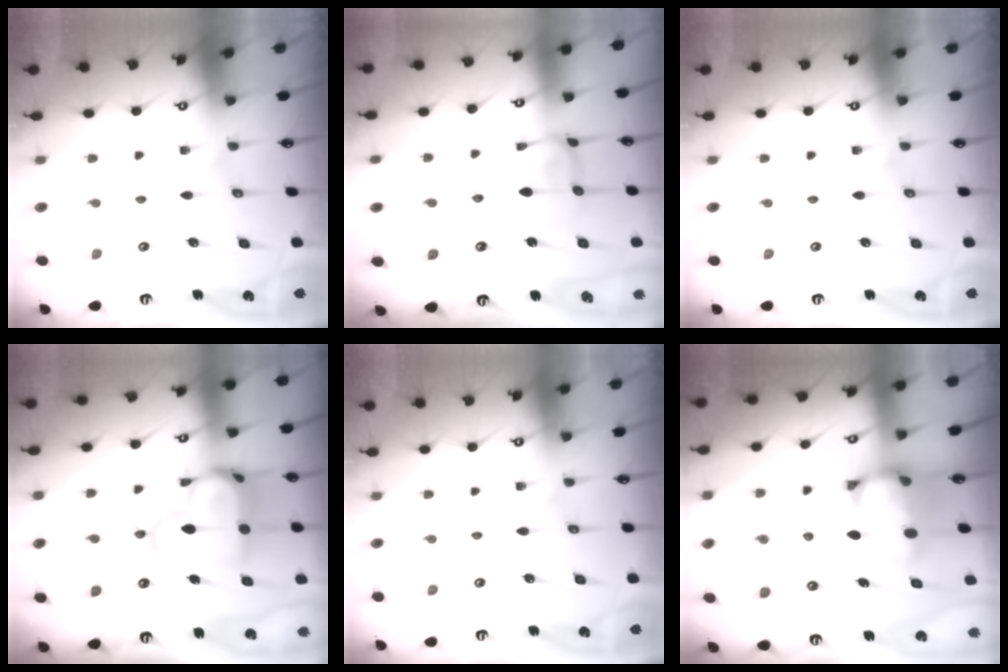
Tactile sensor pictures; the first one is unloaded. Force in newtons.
{"total": 2.2, "press": 2.1, "slide": 0.6}
{"total": 0.0}
{"total": 11.0, "press": 10.9, "slide": 1.7}
{"total": 0.0}
{"total": 2.8, "press": 2.4, "slide": 1.4}